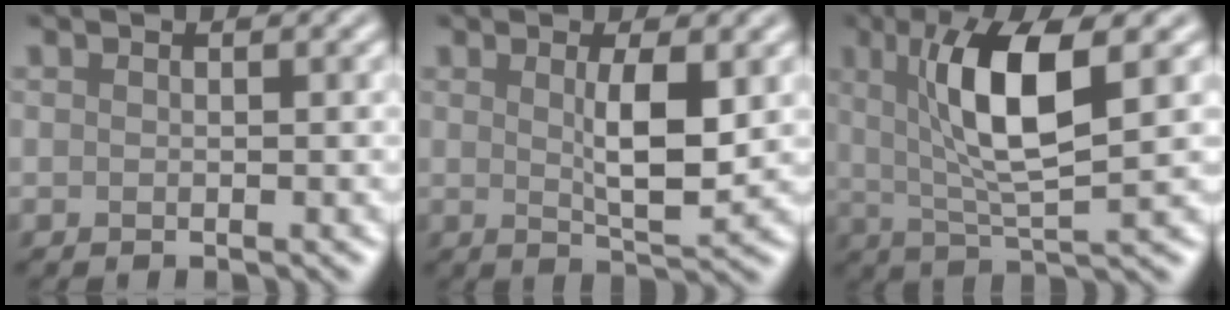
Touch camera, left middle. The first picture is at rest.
{"total": 4.0, "force": [0.8, 0.9, 3.8], "torque": [-0.067, -0.004, 0.016]}
{"total": 7.8, "force": [2.0, 1.8, 7.3], "torque": [-0.127, -0.001, 0.037]}